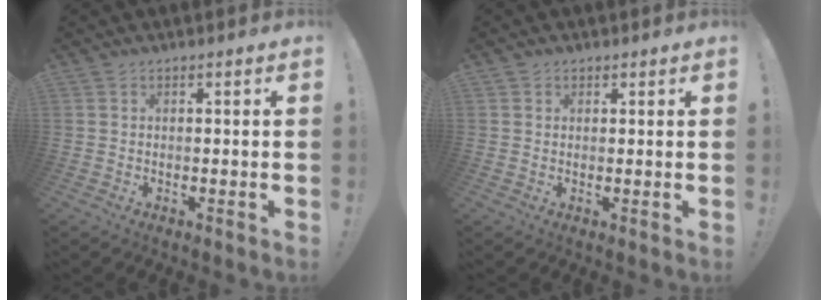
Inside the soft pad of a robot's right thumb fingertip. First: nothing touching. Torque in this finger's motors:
{"motor_torque": [-0.02, -0.35, -0.54, 0.12, 0.11]}